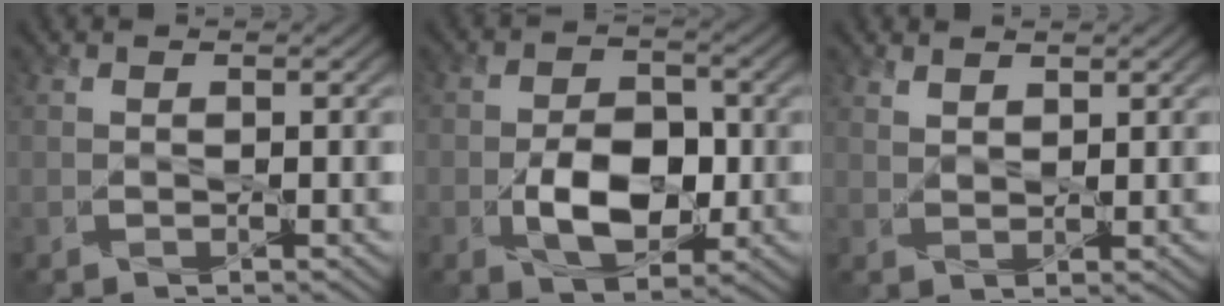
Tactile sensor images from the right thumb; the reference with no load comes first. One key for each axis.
{"total": 7.4, "fx": -2.0, "fy": 4.4, "fz": 5.6, "tx": -0.096, "ty": -0.004, "tz": -0.036}
{"total": 1.9, "fx": 1.7, "fy": 0.5, "fz": 0.8, "tx": -0.018, "ty": 0.002, "tz": 0.036}